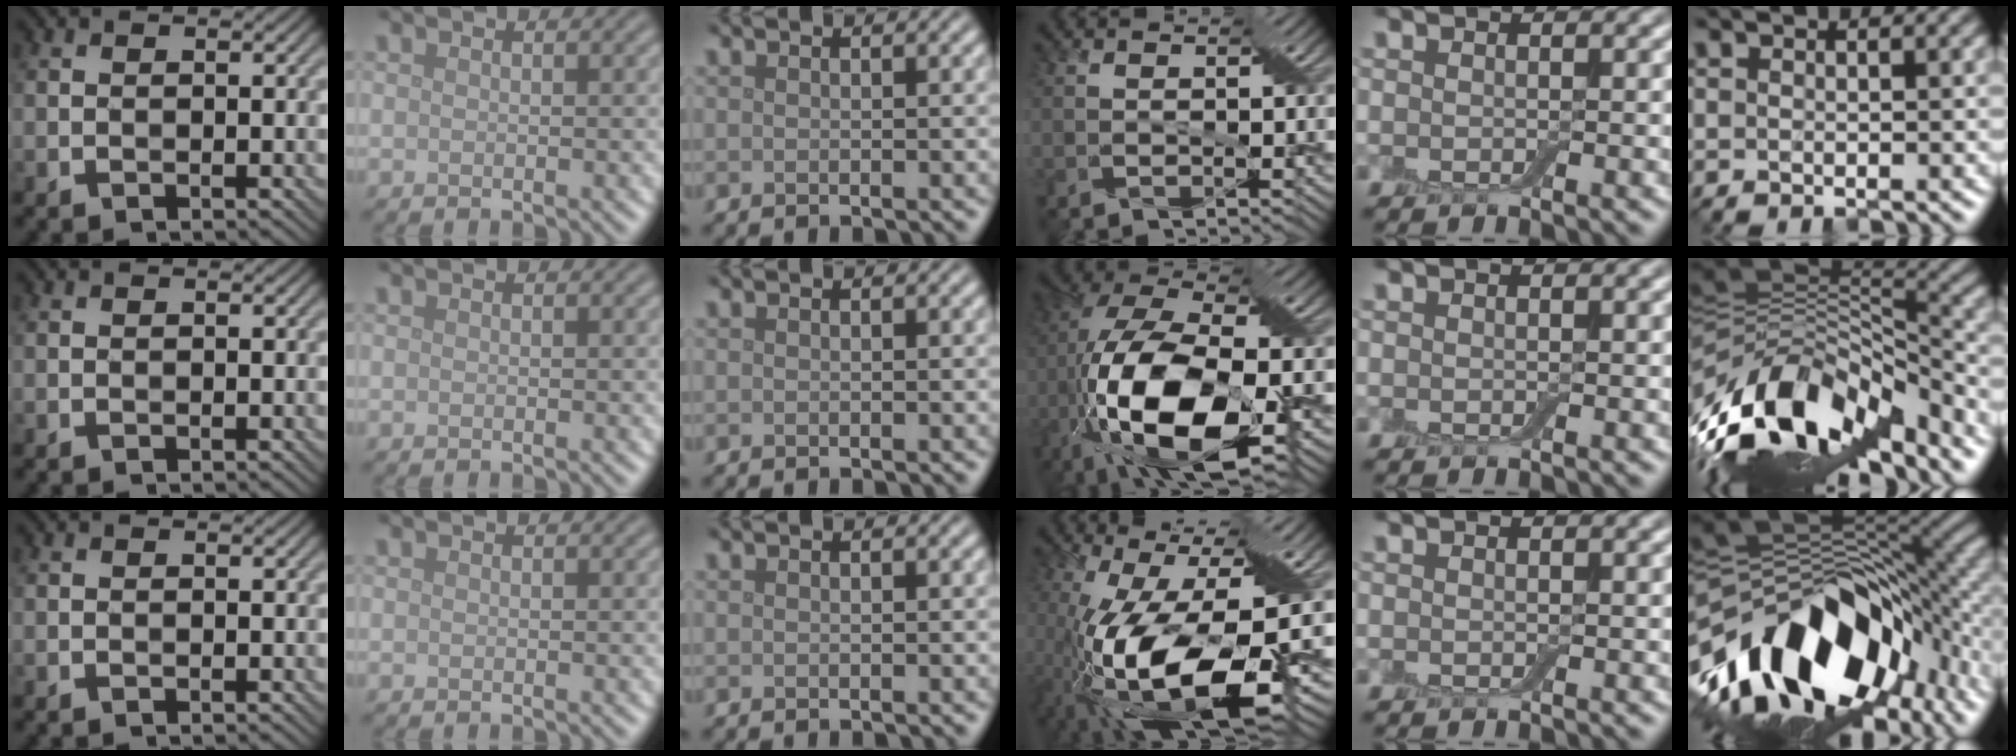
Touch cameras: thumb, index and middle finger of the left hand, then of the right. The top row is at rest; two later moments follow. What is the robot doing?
{"motion": "cut", "object": "aluminum foil"}